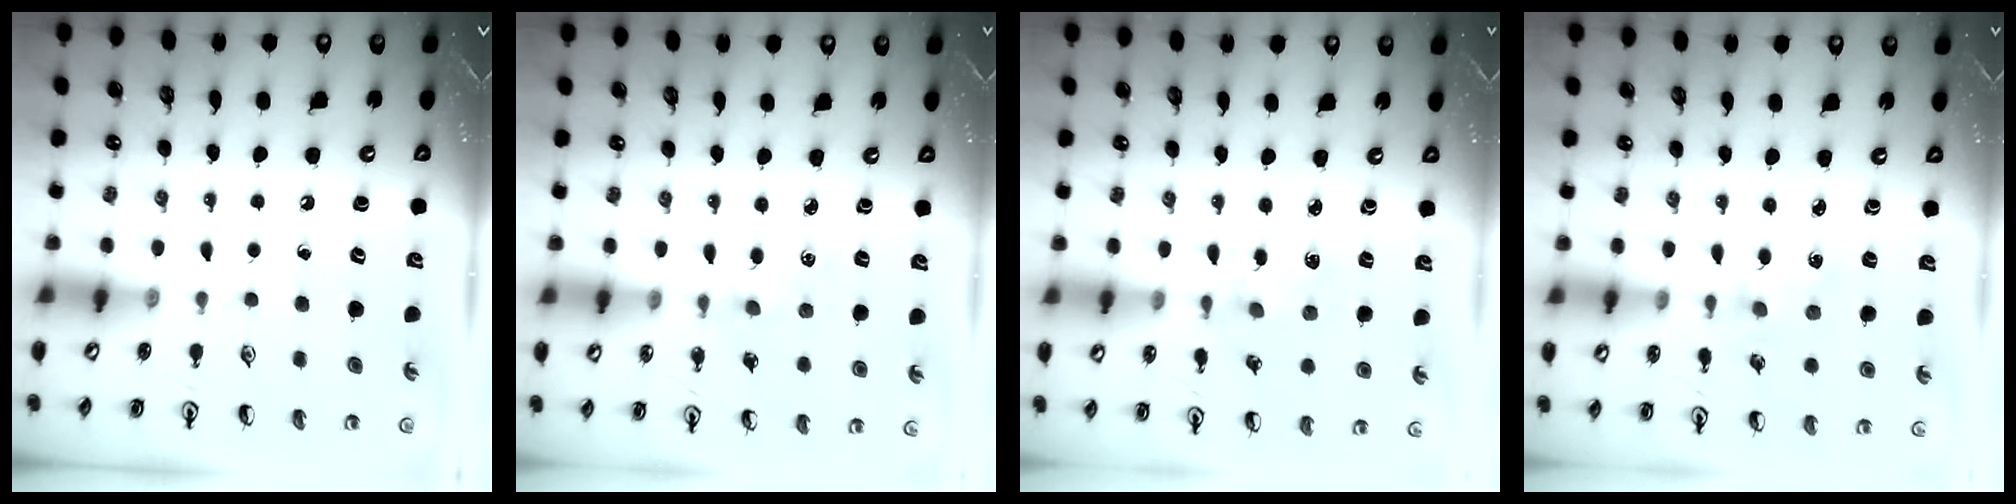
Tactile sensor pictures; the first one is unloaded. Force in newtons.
{"total": 1.4, "press": 1.4, "slide": 0.2}
{"total": 2.6, "press": 2.6, "slide": 0.4}
{"total": 1.2, "press": 1.2, "slide": 0.2}